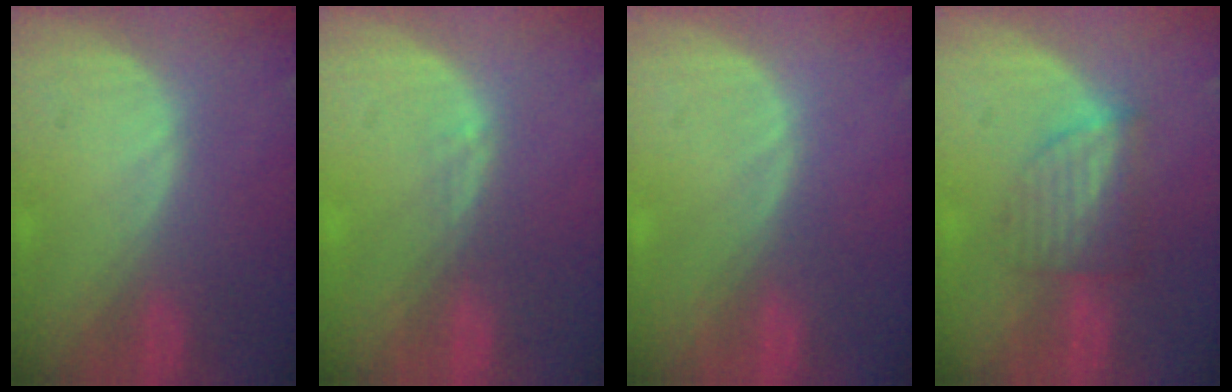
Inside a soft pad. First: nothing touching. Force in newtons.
{"total": 1.0, "press": 0.7, "slide": 0.7}
{"total": 0.0}
{"total": 6.2, "press": 5.5, "slide": 2.9}